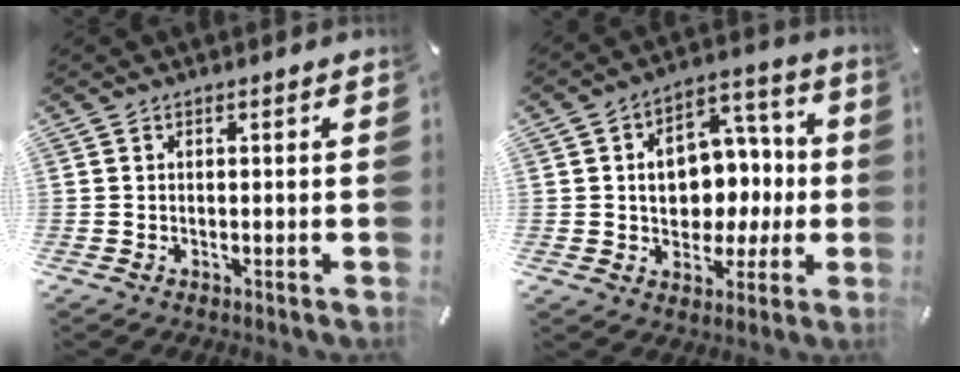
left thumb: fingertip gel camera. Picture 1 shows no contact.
{"total": 12.2, "force": [-0.2, 10.3, 6.6], "torque": [-0.080, 0.001, 0.005]}